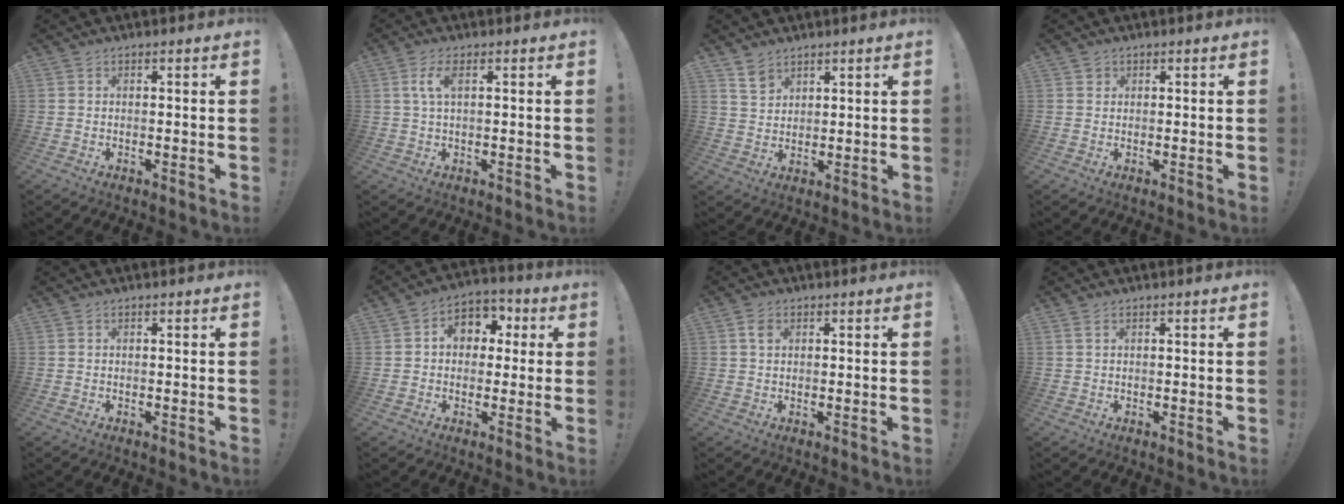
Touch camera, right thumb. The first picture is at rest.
{"total": 4.5, "force": [1.3, 1.5, 4.1], "torque": [-0.075, 0.002, 0.022]}
{"total": 5.4, "force": [4.1, 3.4, 1.1], "torque": [-0.011, -0.028, 0.077]}
{"total": 1.3, "force": [0.7, 1.1, 0.2], "torque": [0.001, -0.001, 0.012]}
{"total": 0.0}
{"total": 8.5, "force": [1.2, 7.1, 4.5], "torque": [-0.055, 0.004, 0.026]}
{"total": 2.0, "force": [0.9, 1.4, 1.1], "torque": [-0.012, -0.002, 0.014]}
{"total": 1.2, "force": [0.6, 0.3, 1.0], "torque": [-0.025, 0.003, 0.012]}